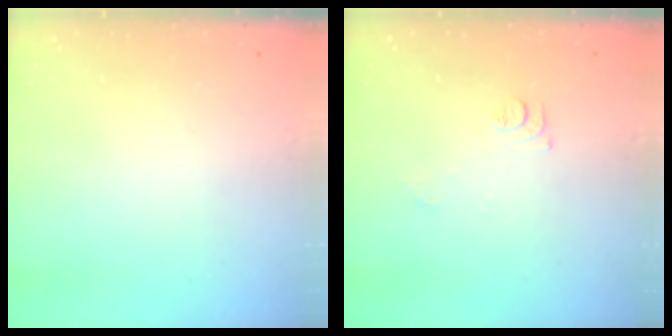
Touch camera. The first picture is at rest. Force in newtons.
{"total": 6.7, "press": 6.7, "slide": 0.8}